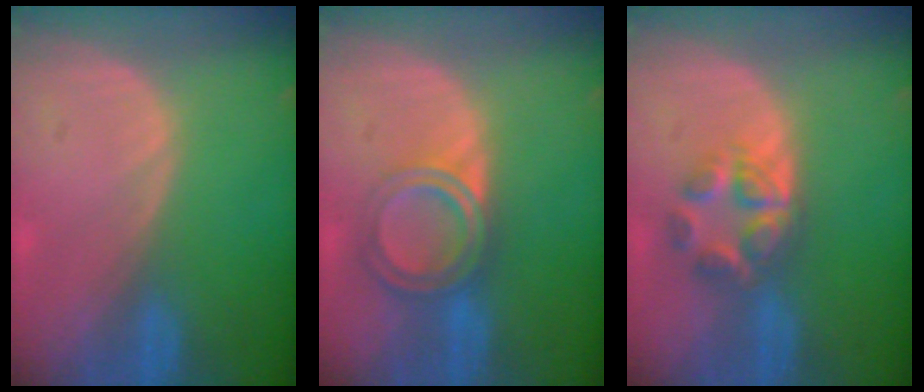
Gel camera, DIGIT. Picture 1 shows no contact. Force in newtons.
{"total": 6.4, "press": 5.4, "slide": 3.4}
{"total": 5.8, "press": 5.4, "slide": 2.2}